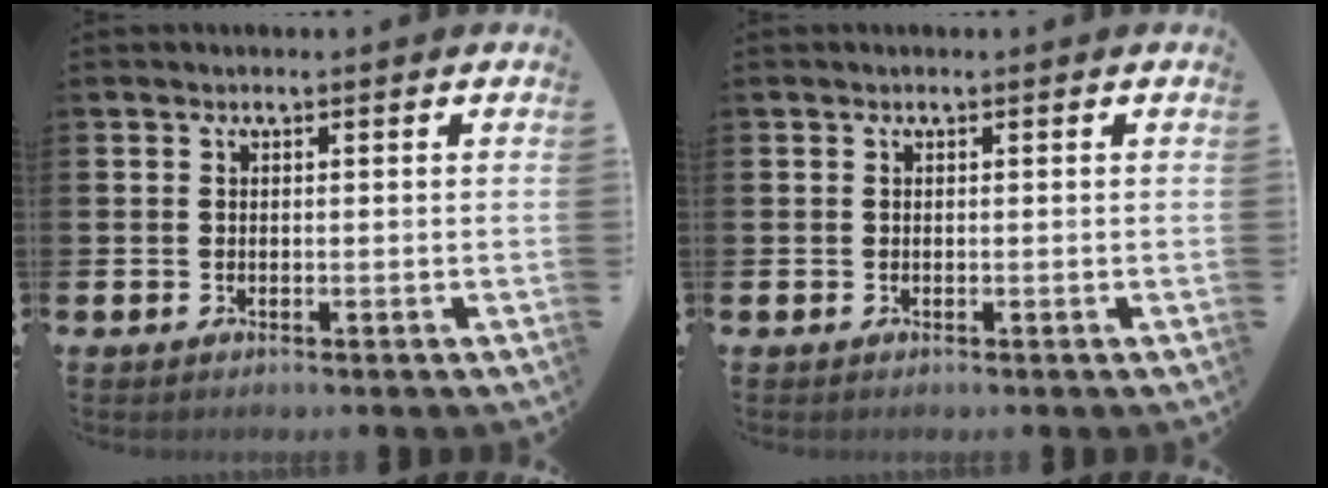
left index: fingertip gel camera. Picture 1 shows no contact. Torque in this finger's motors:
{"motor_torque": [0.00, 0.00, 0.00, 0.00]}